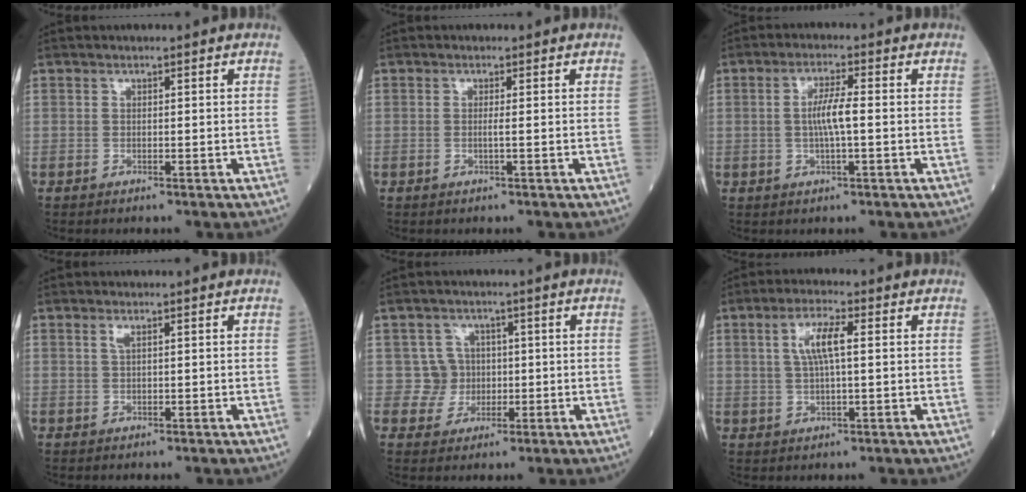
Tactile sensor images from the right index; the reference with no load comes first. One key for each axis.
{"total": 1.0, "fx": -0.1, "fy": -0.3, "fz": 1.0, "tx": -0.021, "ty": -0.001, "tz": -0.003}
{"total": 4.5, "fx": -0.1, "fy": 0.3, "fz": 4.5, "tx": -0.090, "ty": 0.002, "tz": -0.002}
{"total": 1.0, "fx": 0.6, "fy": 0.1, "fz": 0.9, "tx": -0.025, "ty": 0.000, "tz": 0.011}
{"total": 4.0, "fx": 0.3, "fy": 4.0, "fz": -0.2, "tx": 0.017, "ty": 0.010, "tz": 0.005}
{"total": 5.3, "fx": 1.2, "fy": 0.8, "fz": 5.1, "tx": -0.106, "ty": 0.007, "tz": 0.025}